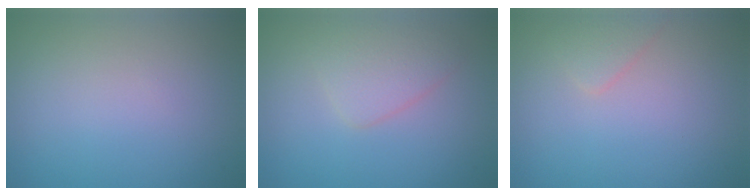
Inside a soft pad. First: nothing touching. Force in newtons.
{"total": 2.5, "press": 2.5, "slide": 0.2}
{"total": 1.2, "press": 1.2, "slide": 0.1}